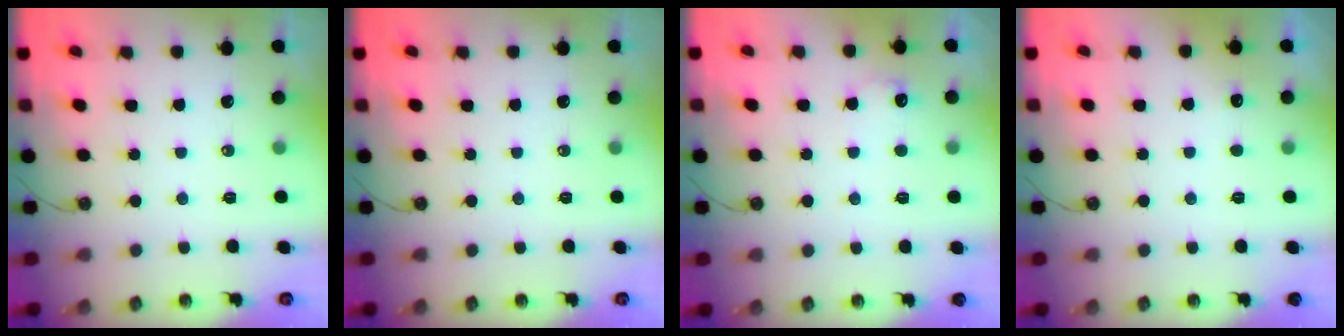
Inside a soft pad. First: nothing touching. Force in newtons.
{"total": 0.0}
{"total": 6.1, "press": 6.1, "slide": 0.6}
{"total": 2.4, "press": 2.2, "slide": 1.0}